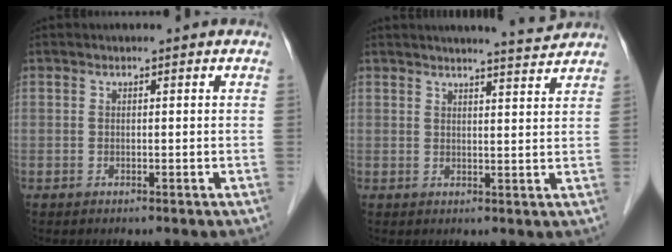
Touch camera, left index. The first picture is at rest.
{"total": 4.4, "force": [4.3, -0.7, 0.8], "torque": [-0.020, -0.007, 0.053]}